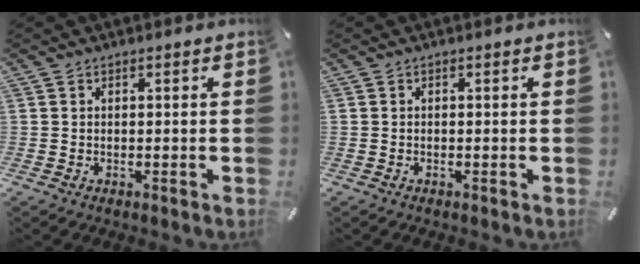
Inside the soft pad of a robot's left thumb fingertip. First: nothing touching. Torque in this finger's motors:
{"motor_torque": [0.01, 0.01, -0.01, -0.01, 0.00]}